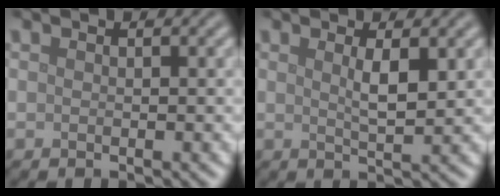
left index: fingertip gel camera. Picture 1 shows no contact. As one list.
[{"total": 2.2, "force": [0.8, 0.4, 2.0], "torque": [-0.034, -0.002, 0.014]}]